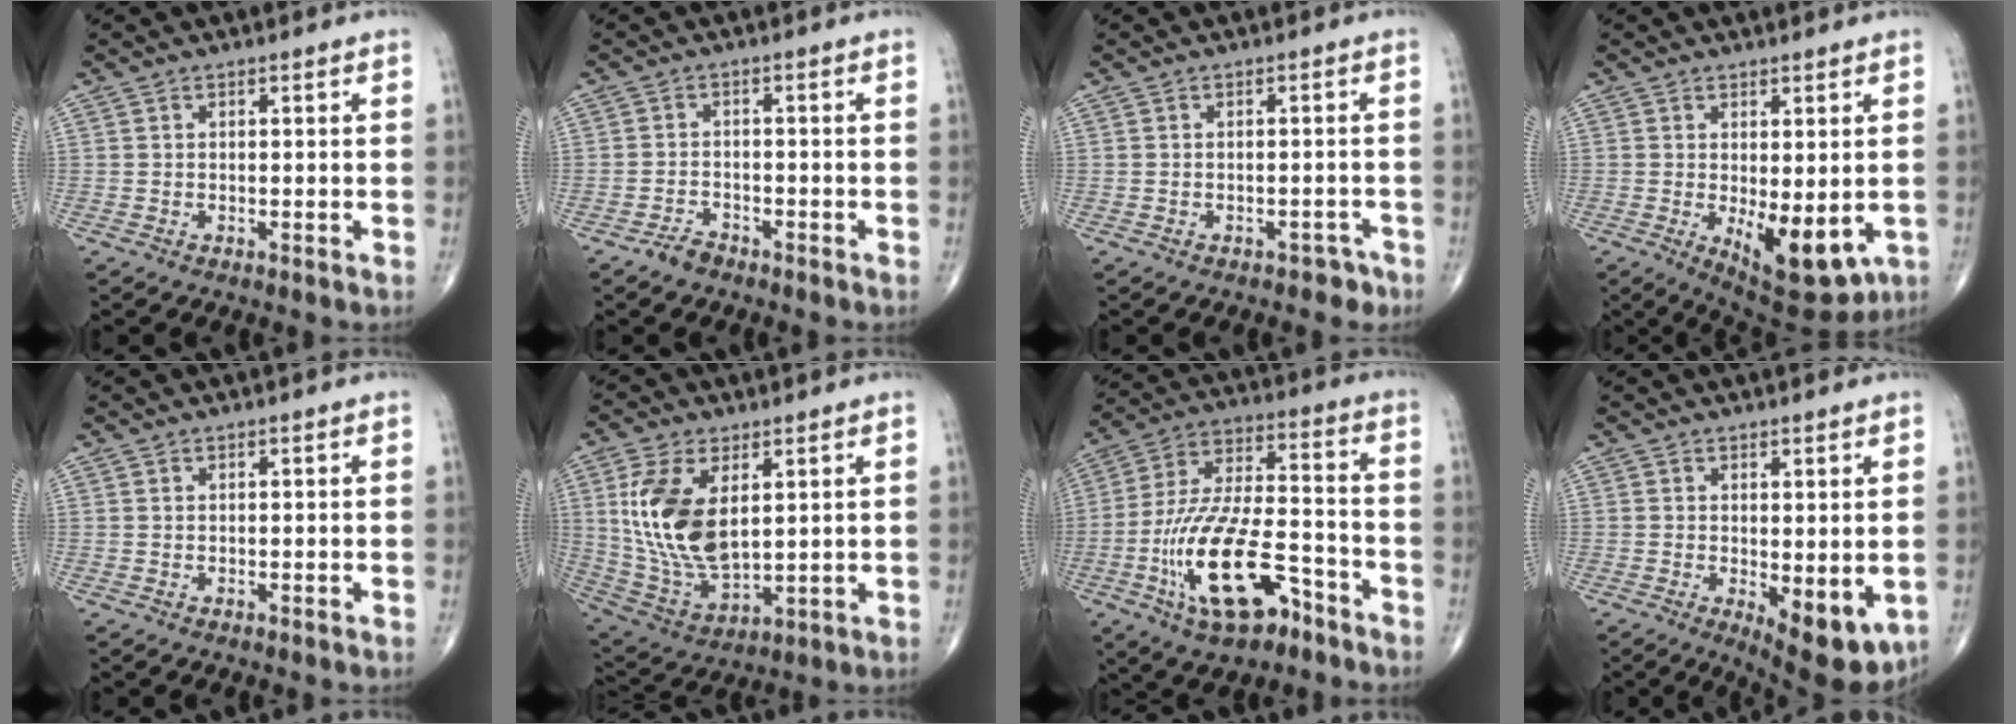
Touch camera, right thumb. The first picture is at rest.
{"total": 2.7, "force": [-2.2, 1.3, 0.9], "torque": [-0.019, 0.010, -0.039]}
{"total": 2.6, "force": [-1.9, 1.6, 0.6], "torque": [-0.001, 0.020, -0.021]}
{"total": 11.6, "force": [-2.5, 5.1, 10.1], "torque": [-0.125, -0.023, -0.017]}
{"total": 0.0}
{"total": 16.3, "force": [3.8, 8.7, 13.2], "torque": [-0.259, -0.020, 0.088]}
{"total": 19.7, "force": [-8.9, 8.5, 15.4], "torque": [-0.286, 0.051, -0.151]}
{"total": 9.3, "force": [-1.8, 3.8, 8.3], "torque": [-0.099, -0.023, -0.012]}